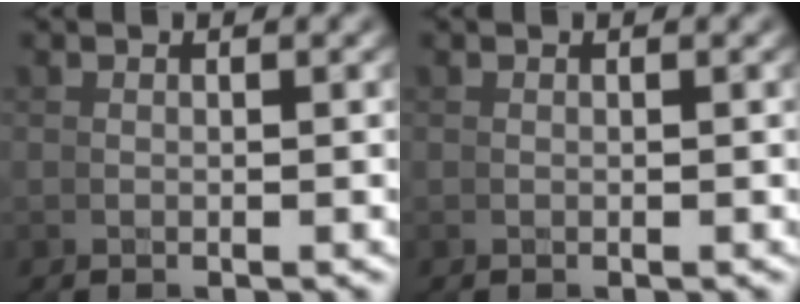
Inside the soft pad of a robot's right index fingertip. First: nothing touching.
{"total": 0.0}